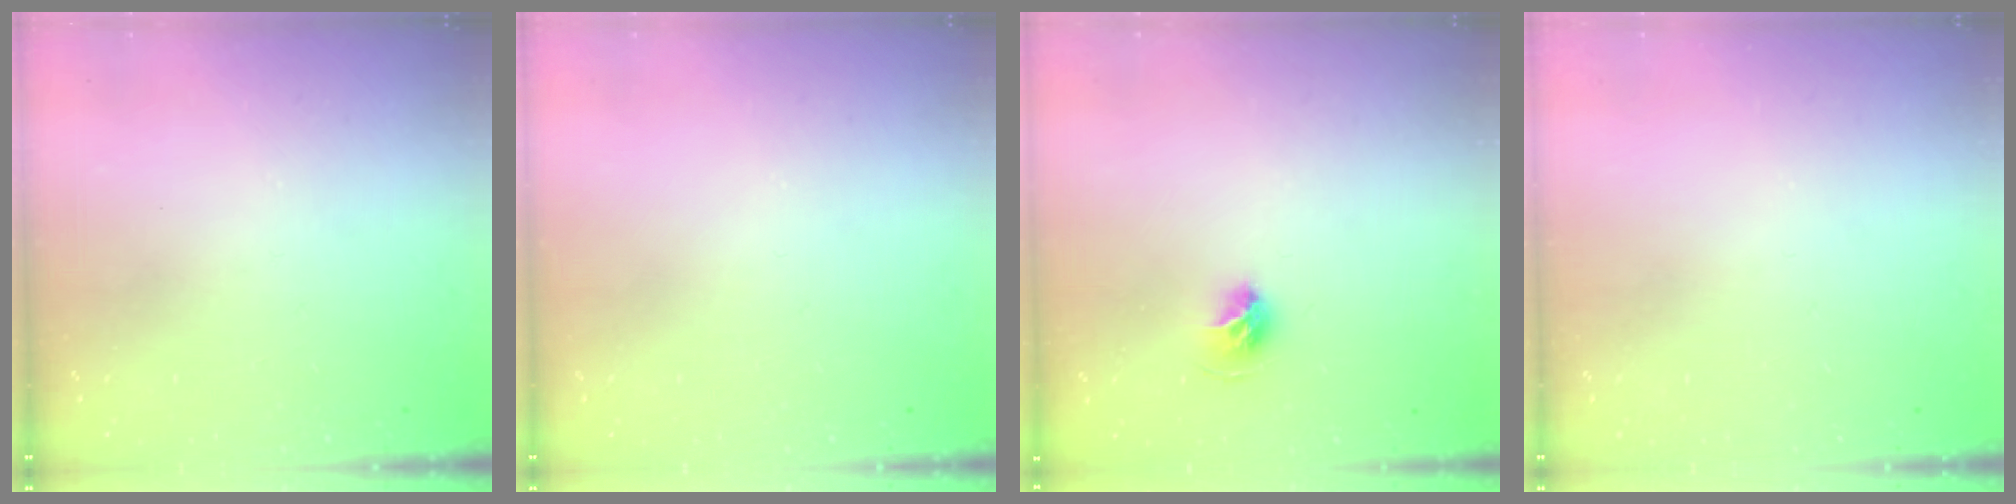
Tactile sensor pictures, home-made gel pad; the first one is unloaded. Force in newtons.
{"total": 0.0}
{"total": 6.7, "press": 6.7, "slide": 0.9}
{"total": 0.0}